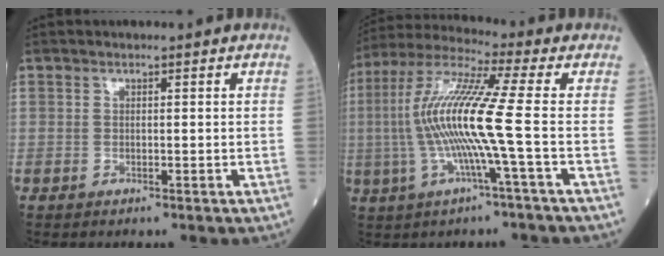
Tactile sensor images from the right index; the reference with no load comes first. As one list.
[{"total": 13.2, "force": [-1.5, -1.1, 13.1], "torque": [-0.271, 0.005, -0.040]}]